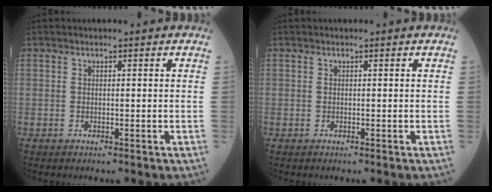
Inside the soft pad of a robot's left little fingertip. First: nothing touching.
{"total": 0.0}